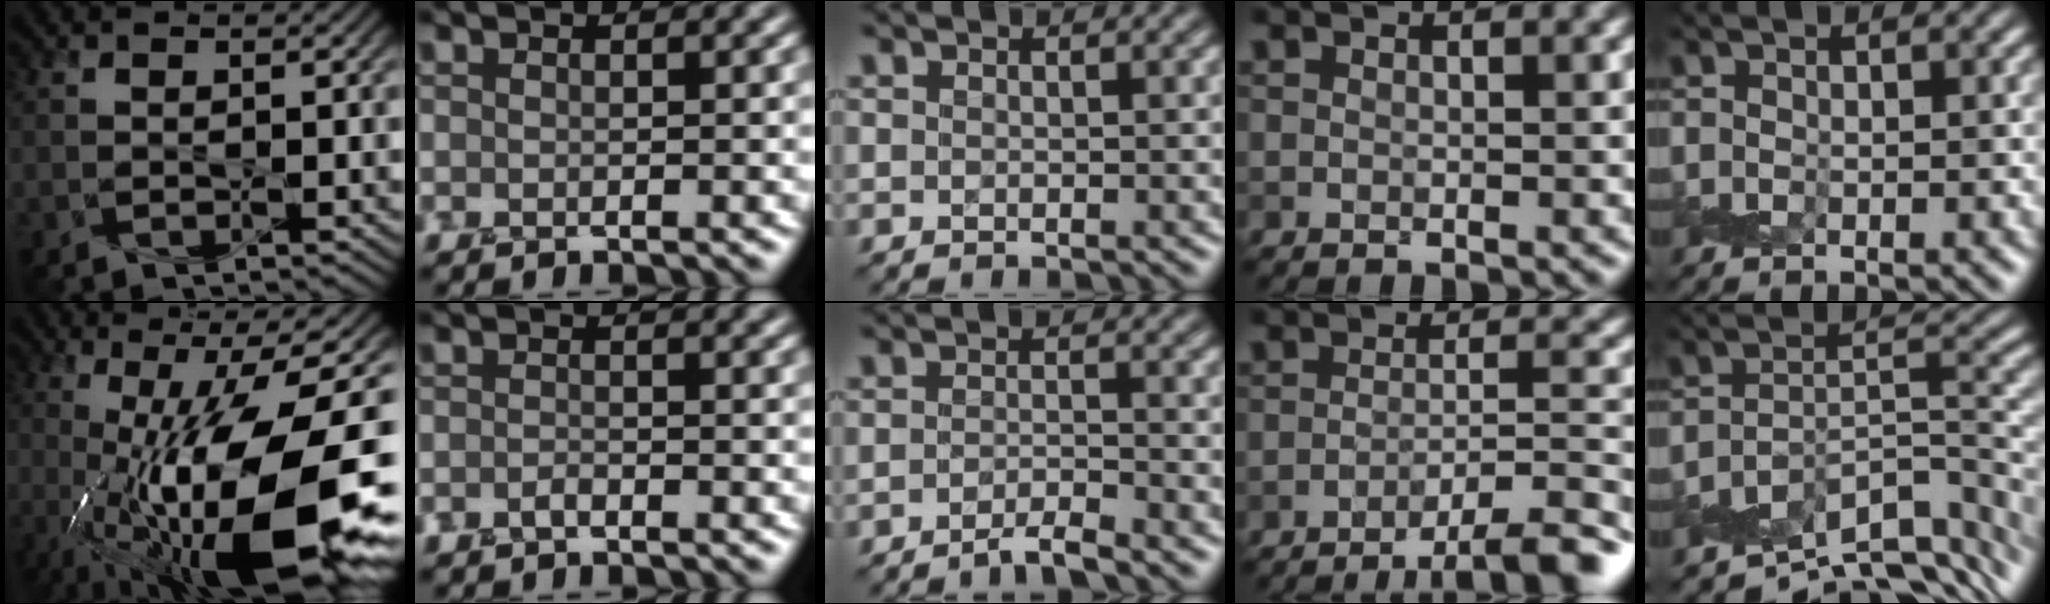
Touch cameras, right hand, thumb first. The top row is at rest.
{"thumb": {"total": 19.4, "force": [-5.8, 5.6, 17.6], "torque": [-0.289, -0.006, -0.098]}, "index": {"total": 0.6, "force": [-0.5, 0.2, 0.2], "torque": [-0.004, 0.007, -0.012]}, "middle": {"total": 2.1, "force": [-1.7, 0.2, 1.2], "torque": [-0.014, 0.007, -0.040]}, "ring": {"total": 7.9, "force": [-5.7, 1.5, 5.2], "torque": [-0.066, 0.006, -0.078]}, "little": {"total": 8.3, "force": [-6.3, 2.9, 4.7], "torque": [-0.059, -0.012, -0.105]}}